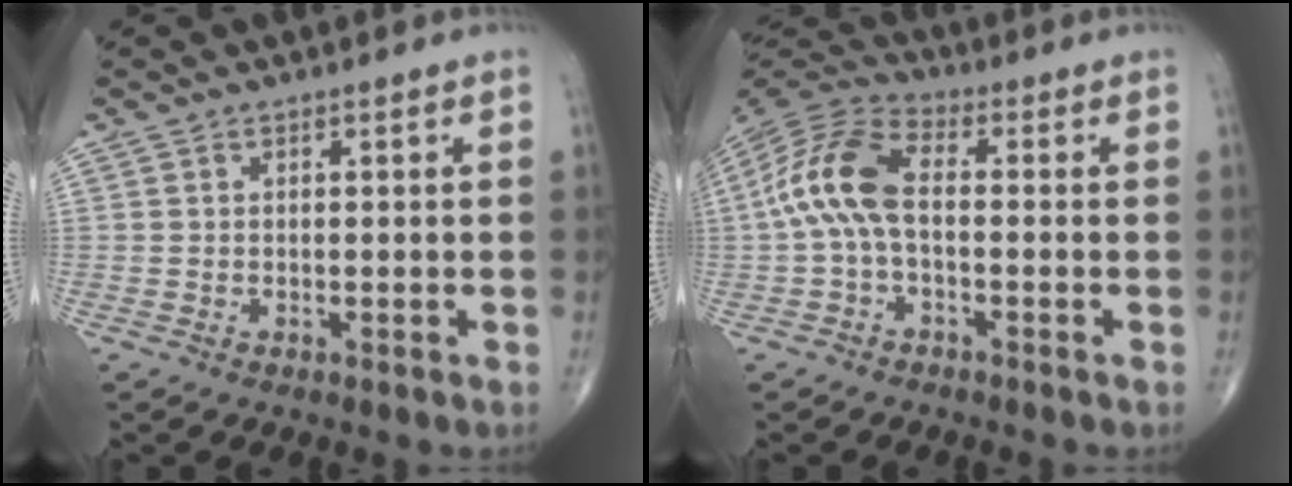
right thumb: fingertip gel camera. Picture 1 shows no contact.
{"total": 11.2, "force": [-0.6, 5.7, 9.6], "torque": [-0.204, 0.033, -0.022]}